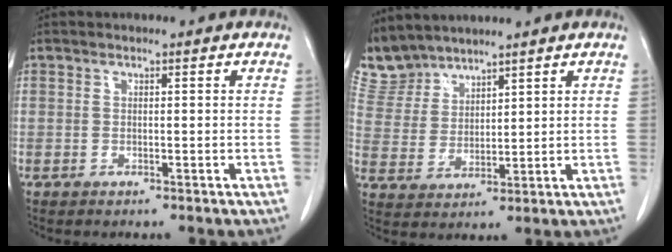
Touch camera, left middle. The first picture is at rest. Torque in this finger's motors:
{"motor_torque": [0.44, -1.56, 0.07, 0.00]}